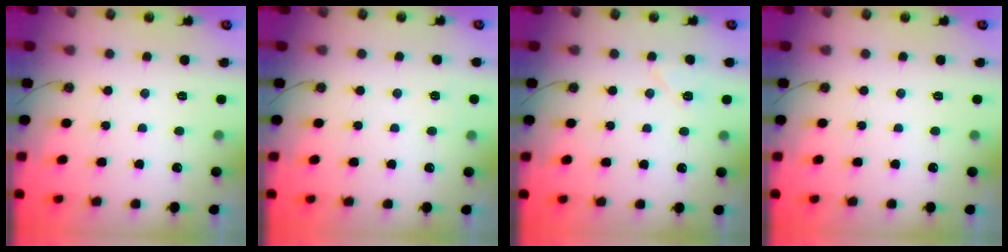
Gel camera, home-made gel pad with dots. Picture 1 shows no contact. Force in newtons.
{"total": 4.6, "press": 2.7, "slide": 3.8}
{"total": 6.0, "press": 5.9, "slide": 1.4}
{"total": 0.0}